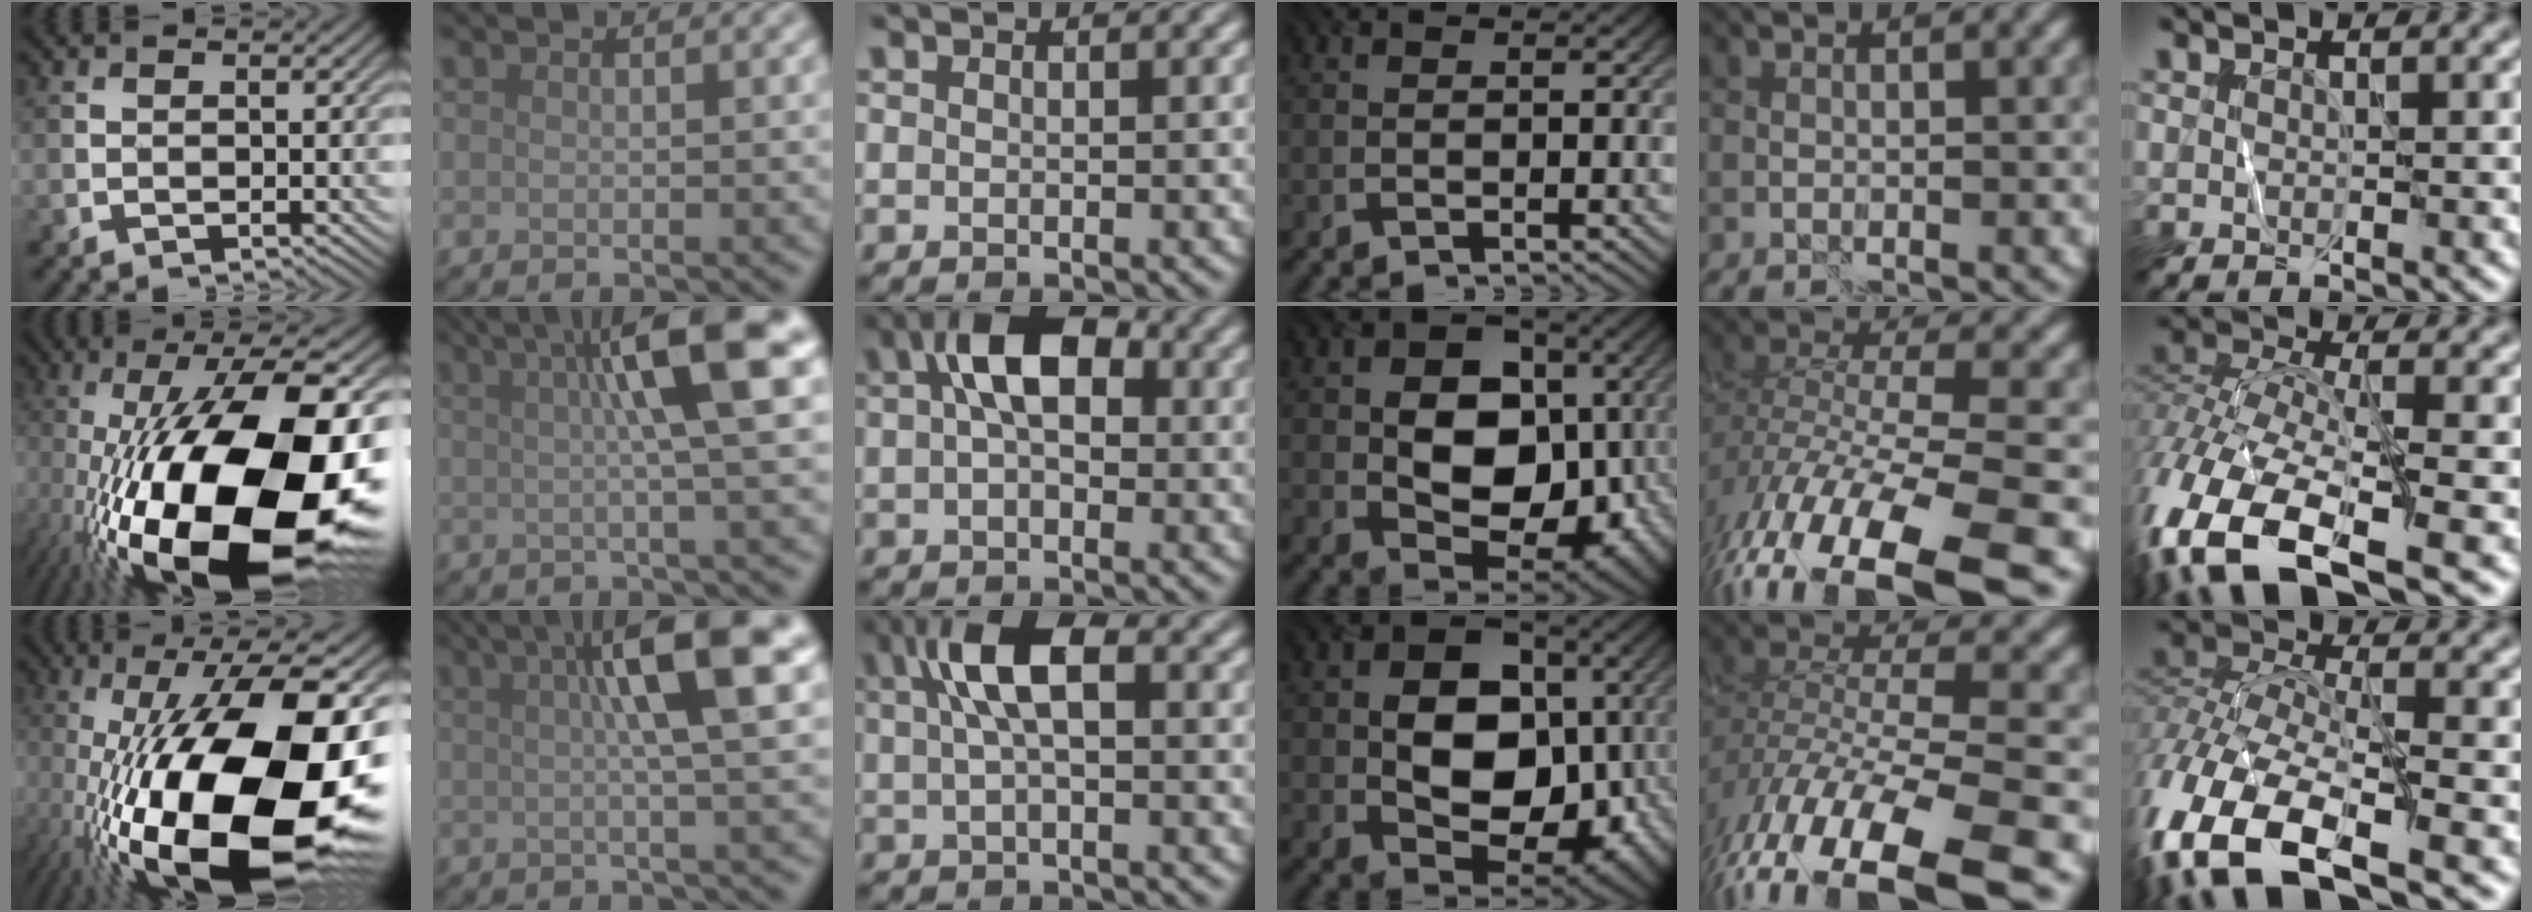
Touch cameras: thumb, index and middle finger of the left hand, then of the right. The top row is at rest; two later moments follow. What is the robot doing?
{"motion": "wrap", "object": "ribbon"}